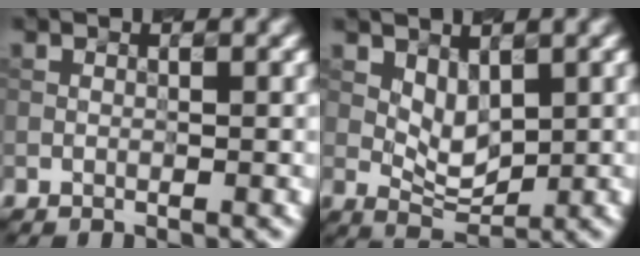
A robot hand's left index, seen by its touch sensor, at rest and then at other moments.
{"total": 2.6, "force": [1.1, 1.4, 1.8], "torque": [-0.034, -0.006, 0.027]}